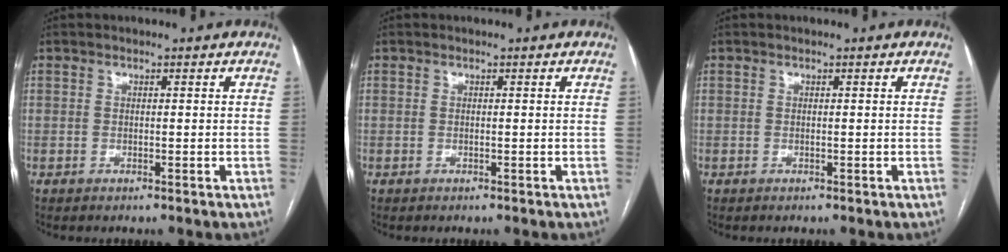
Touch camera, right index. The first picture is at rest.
{"total": 0.0}
{"total": 0.0}